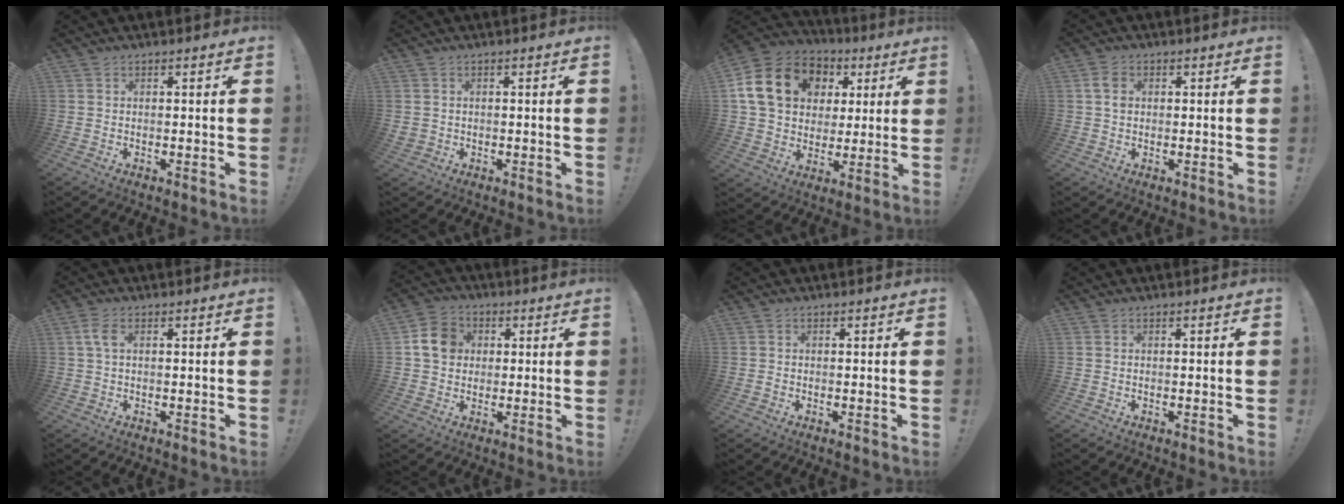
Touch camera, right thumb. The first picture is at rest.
{"total": 1.4, "force": [0.2, 1.4, 0.3], "torque": [-0.006, 0.003, 0.004]}
{"total": 19.7, "force": [6.2, 15.1, 11.1], "torque": [-0.179, -0.003, 0.130]}
{"total": 4.2, "force": [0.6, 3.1, 2.8], "torque": [-0.043, 0.005, 0.012]}
{"total": 3.7, "force": [0.9, 1.6, 3.2], "torque": [-0.059, 0.004, 0.017]}
{"total": 8.9, "force": [1.9, 7.8, 3.9], "torque": [-0.053, 0.008, 0.041]}
{"total": 0.5, "force": [-0.4, 0.4, 0.1], "torque": [-0.003, 0.002, -0.007]}
{"total": 0.0}